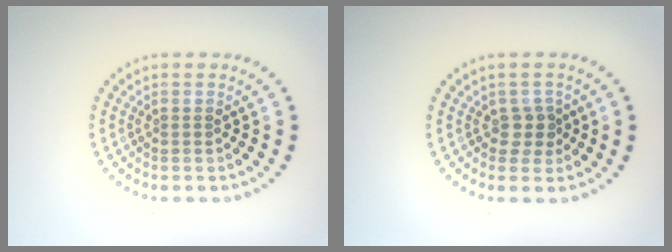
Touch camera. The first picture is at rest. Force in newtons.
{"total": 1.6, "press": 1.3, "slide": 0.9}